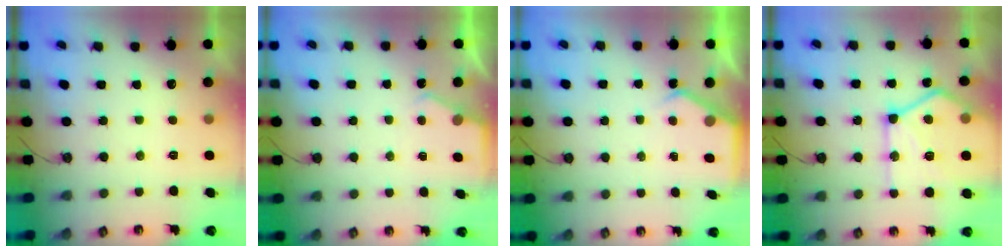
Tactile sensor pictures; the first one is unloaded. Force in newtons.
{"total": 2.6, "press": 2.6, "slide": 0.4}
{"total": 3.7, "press": 3.6, "slide": 0.5}
{"total": 21.5, "press": 21.3, "slide": 2.4}